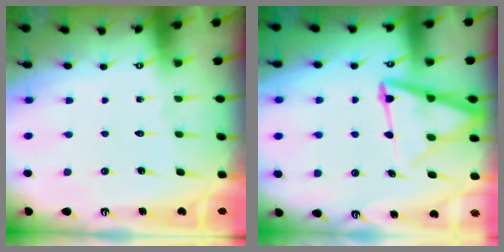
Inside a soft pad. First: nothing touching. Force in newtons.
{"total": 11.8, "press": 11.7, "slide": 1.2}